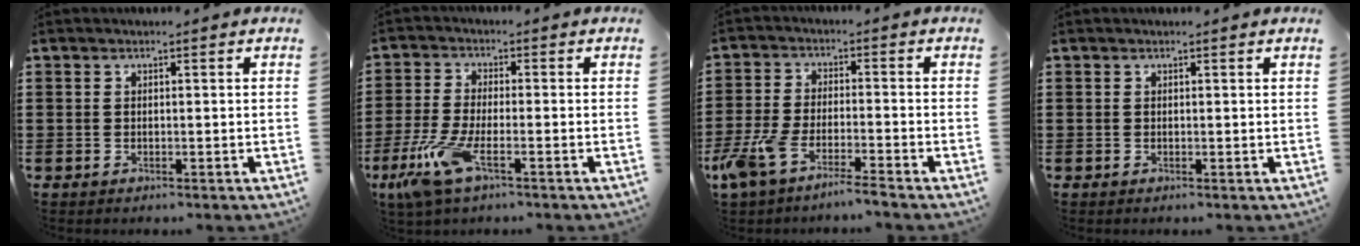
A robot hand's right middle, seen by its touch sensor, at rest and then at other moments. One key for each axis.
{"total": 7.5, "fx": -3.9, "fy": 2.2, "fz": 6.0, "tx": -0.143, "ty": -0.016, "tz": -0.073}
{"total": 5.8, "fx": -4.9, "fy": 0.3, "fz": 3.0, "tx": -0.091, "ty": -0.018, "tz": -0.100}
{"total": 0.0}